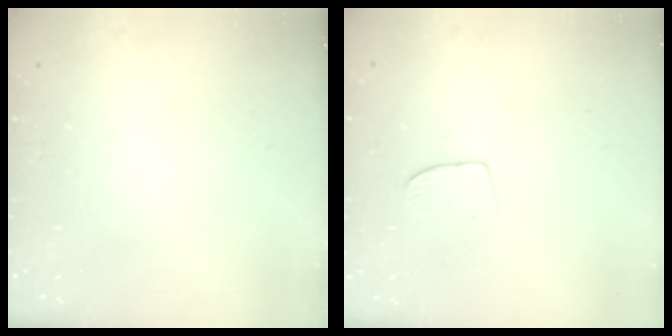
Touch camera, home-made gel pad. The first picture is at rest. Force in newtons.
{"total": 5.5, "press": 5.5, "slide": 0.4}